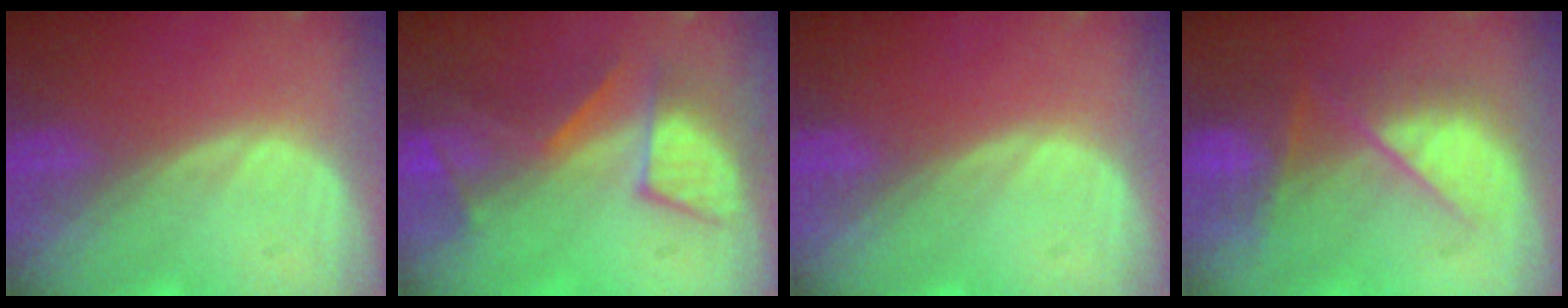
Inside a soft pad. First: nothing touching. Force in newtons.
{"total": 7.9, "press": 7.8, "slide": 1.2}
{"total": 0.0}
{"total": 8.5, "press": 7.5, "slide": 4.1}